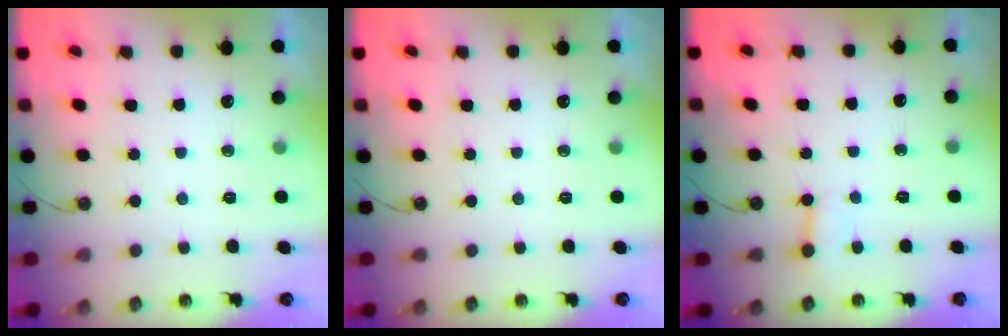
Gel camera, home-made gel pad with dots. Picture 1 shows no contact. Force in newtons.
{"total": 0.0}
{"total": 2.7, "press": 2.7, "slide": 0.2}